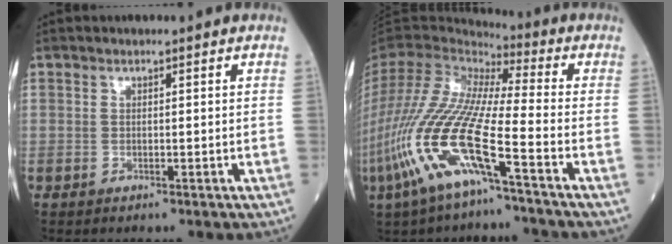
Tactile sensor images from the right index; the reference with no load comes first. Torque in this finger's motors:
{"motor_torque": [1.35, -0.79, 1.05, 0.21]}